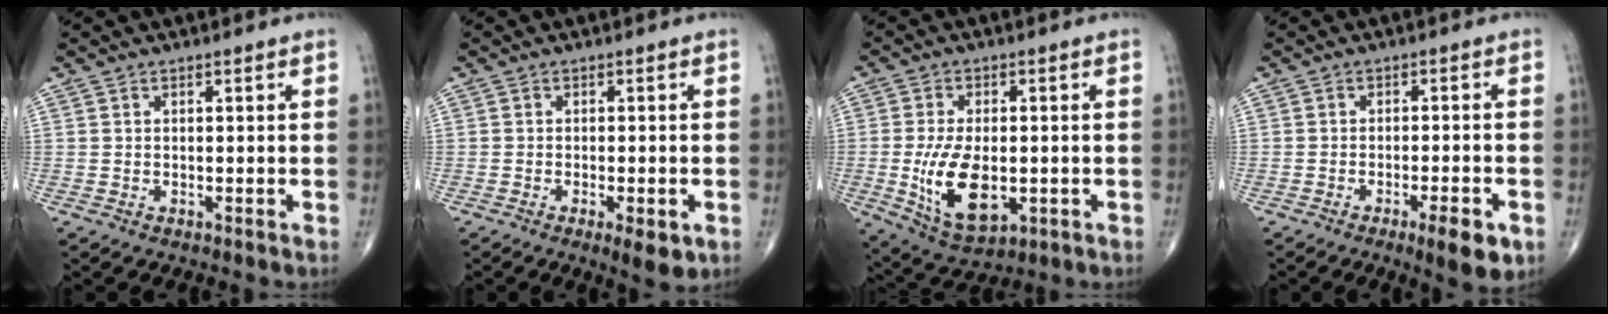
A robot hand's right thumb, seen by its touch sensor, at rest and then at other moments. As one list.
[{"total": 4.8, "force": [-1.9, 1.4, 4.1], "torque": [-0.058, -0.005, -0.022]}, {"total": 12.6, "force": [-2.0, 6.7, 10.5], "torque": [-0.188, -0.012, -0.021]}, {"total": 6.5, "force": [-3.1, 1.4, 5.5], "torque": [-0.078, 0.004, -0.041]}]